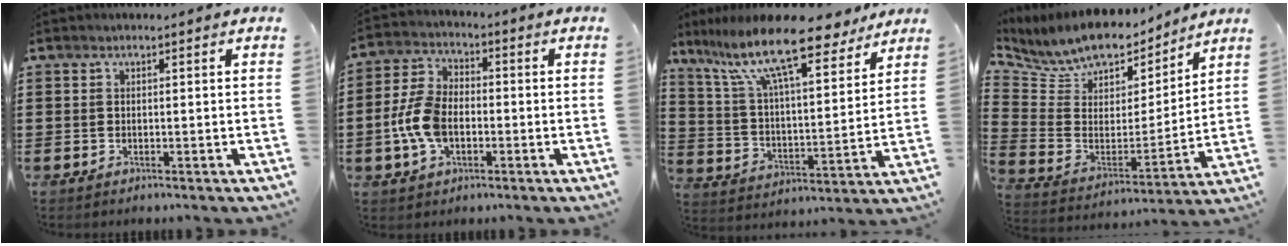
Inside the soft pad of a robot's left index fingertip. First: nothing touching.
{"total": 8.2, "force": [-1.7, 5.0, 6.2], "torque": [-0.156, 0.002, -0.040]}
{"total": 15.0, "force": [11.5, 3.0, 9.2], "torque": [-0.207, -0.055, 0.197]}
{"total": 9.5, "force": [8.6, 3.4, 1.9], "torque": [-0.082, -0.059, 0.153]}